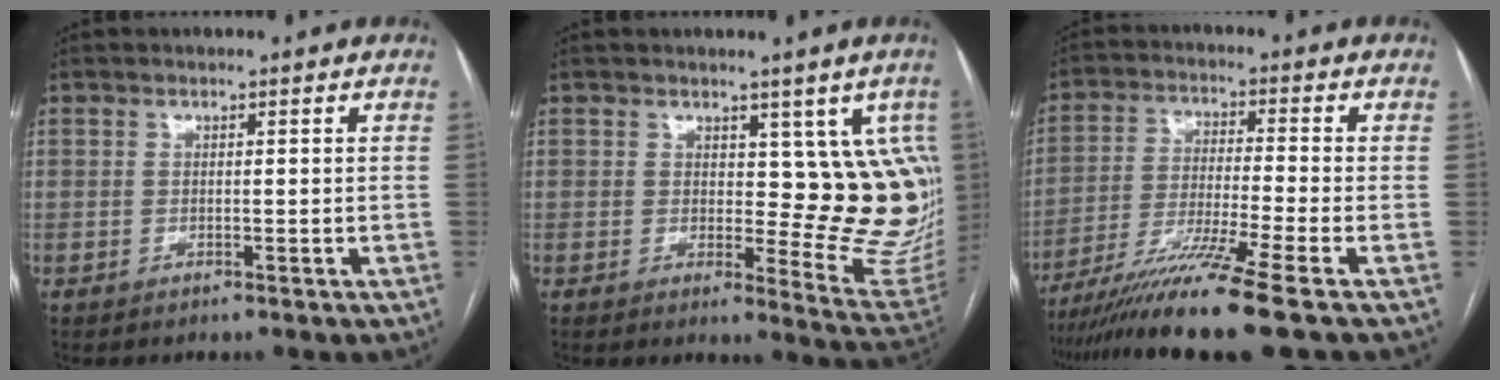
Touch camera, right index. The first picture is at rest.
{"total": 11.4, "force": [3.5, 5.4, 9.4], "torque": [-0.077, -0.010, 0.047]}
{"total": 12.4, "force": [-9.3, -2.6, 7.8], "torque": [-0.139, -0.034, -0.162]}